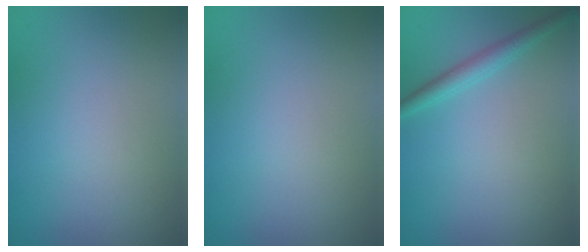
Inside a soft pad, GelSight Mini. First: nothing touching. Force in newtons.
{"total": 0.0}
{"total": 2.0, "press": 2.0, "slide": 0.1}